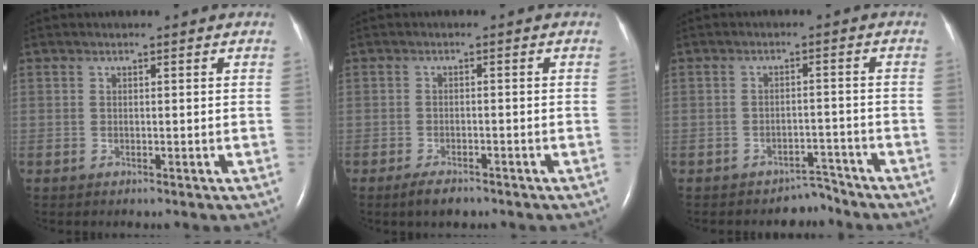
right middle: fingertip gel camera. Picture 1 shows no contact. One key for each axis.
{"total": 2.9, "fx": -2.2, "fy": 0.9, "fz": 1.7, "tx": -0.037, "ty": -0.004, "tz": -0.035}
{"total": 2.9, "fx": -2.7, "fy": 0.8, "fz": -0.6, "tx": 0.012, "ty": 0.003, "tz": -0.038}